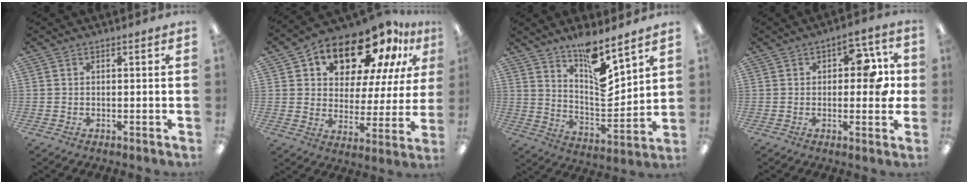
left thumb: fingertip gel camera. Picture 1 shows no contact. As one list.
[{"total": 18.0, "force": [13.5, 8.4, 8.3], "torque": [-0.139, -0.096, 0.231]}, {"total": 11.8, "force": [9.4, 2.9, 6.4], "torque": [-0.095, -0.076, 0.164]}, {"total": 9.1, "force": [2.1, 5.2, 7.2], "torque": [-0.079, -0.002, 0.031]}]